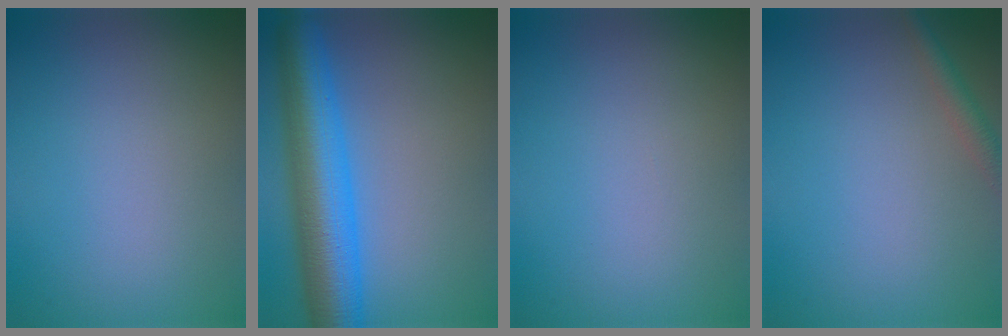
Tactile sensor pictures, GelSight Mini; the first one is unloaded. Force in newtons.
{"total": 9.1, "press": 9.1, "slide": 0.2}
{"total": 0.0}
{"total": 1.9, "press": 1.9, "slide": 0.0}